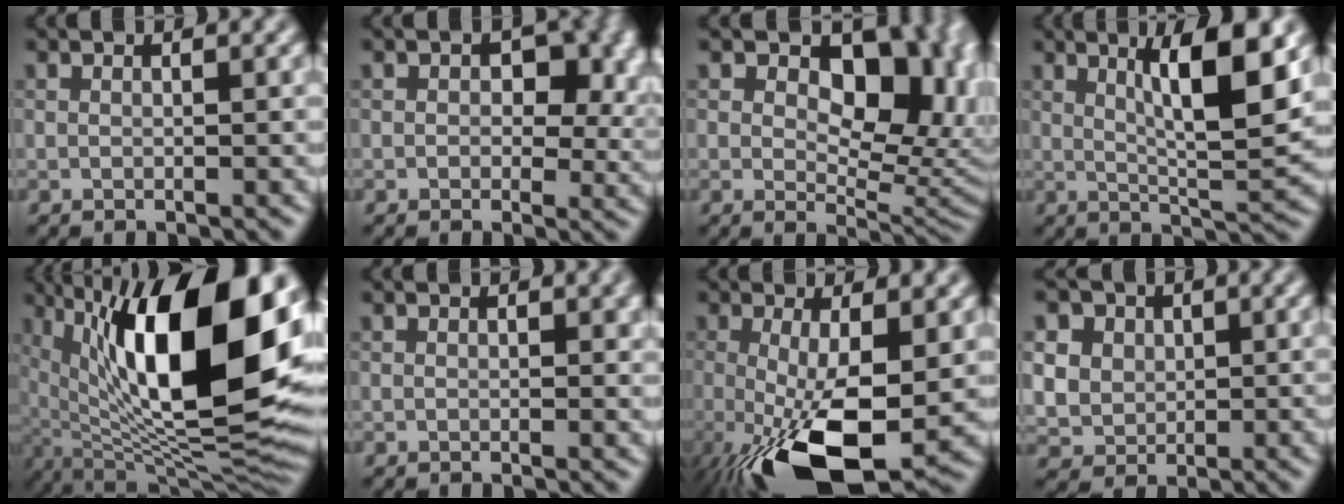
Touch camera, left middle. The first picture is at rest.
{"total": 6.9, "force": [1.3, 4.5, 5.1], "torque": [-0.072, -0.003, 0.037]}
{"total": 10.4, "force": [2.9, 6.7, 7.4], "torque": [-0.086, -0.006, 0.061]}
{"total": 7.2, "force": [2.2, 1.4, 6.7], "torque": [-0.106, -0.006, 0.054]}
{"total": 16.5, "force": [4.1, 6.7, 14.5], "torque": [-0.229, 0.007, 0.080]}
{"total": 0.9, "force": [0.3, 0.3, 0.8], "torque": [-0.004, 0.001, 0.014]}
{"total": 11.5, "force": [-4.1, 3.5, 10.2], "torque": [-0.197, -0.026, -0.051]}
{"total": 8.5, "force": [3.4, 6.9, 3.6], "torque": [-0.094, 0.032, 0.056]}